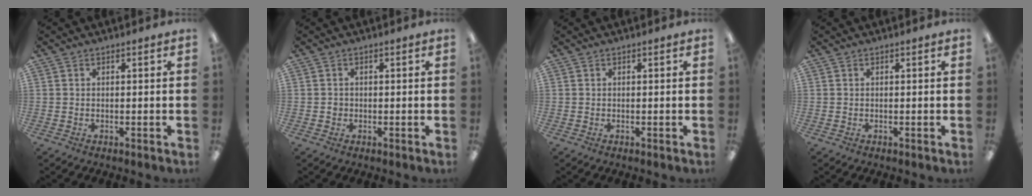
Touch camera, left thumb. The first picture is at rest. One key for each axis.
{"total": 1.0, "fx": -0.2, "fy": 1.0, "fz": 0.2, "tx": -0.005, "ty": 0.005, "tz": -0.006}
{"total": 0.0}
{"total": 0.0}